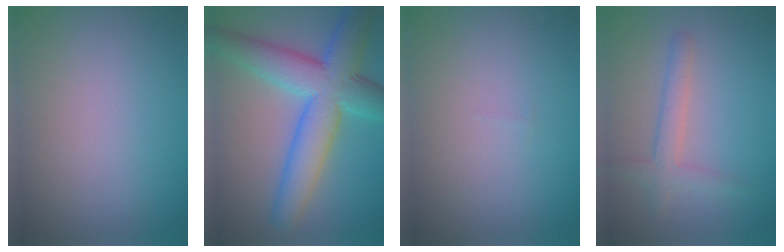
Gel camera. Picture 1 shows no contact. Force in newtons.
{"total": 9.5, "press": 9.5, "slide": 0.1}
{"total": 0.0}
{"total": 2.5, "press": 2.5, "slide": 0.2}